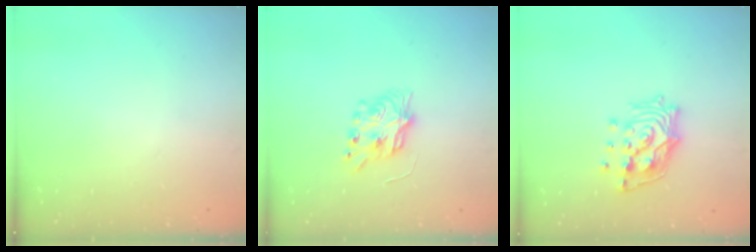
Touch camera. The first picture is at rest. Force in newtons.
{"total": 7.4, "press": 7.3, "slide": 0.7}
{"total": 14.3, "press": 14.2, "slide": 1.9}